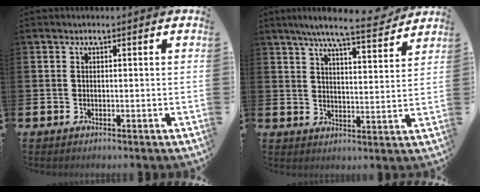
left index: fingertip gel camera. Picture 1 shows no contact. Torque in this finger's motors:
{"motor_torque": [1.02, -1.12, 0.59, 0.21]}